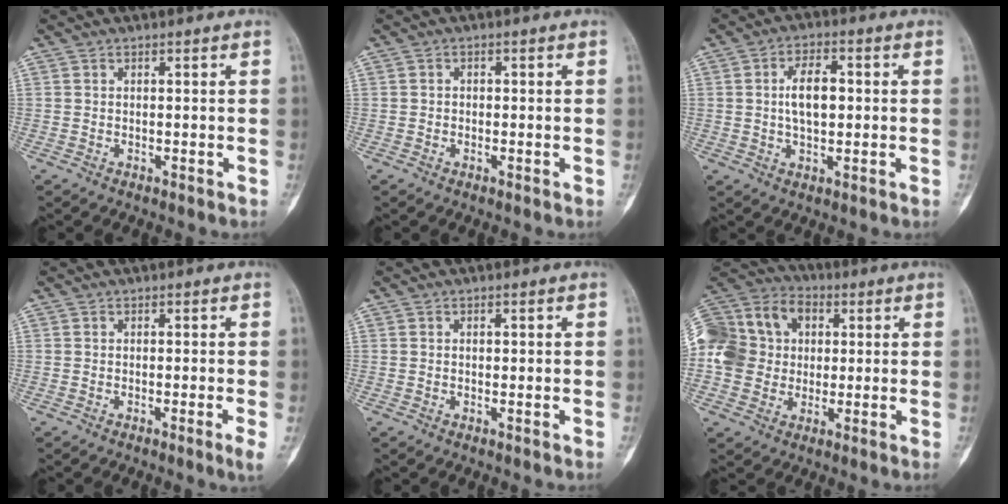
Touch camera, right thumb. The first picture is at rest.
{"total": 0.8, "force": [-0.1, 0.7, 0.2], "torque": [0.003, 0.003, -0.007]}
{"total": 7.6, "force": [0.7, 3.9, 6.4], "torque": [-0.102, 0.007, 0.010]}
{"total": 1.9, "force": [-0.6, -0.3, 1.8], "torque": [-0.031, -0.005, -0.009]}
{"total": 1.0, "force": [0.2, 0.5, 0.8], "torque": [-0.017, 0.000, 0.004]}
{"total": 18.5, "force": [1.8, 15.9, 9.2], "torque": [-0.177, 0.038, 0.034]}